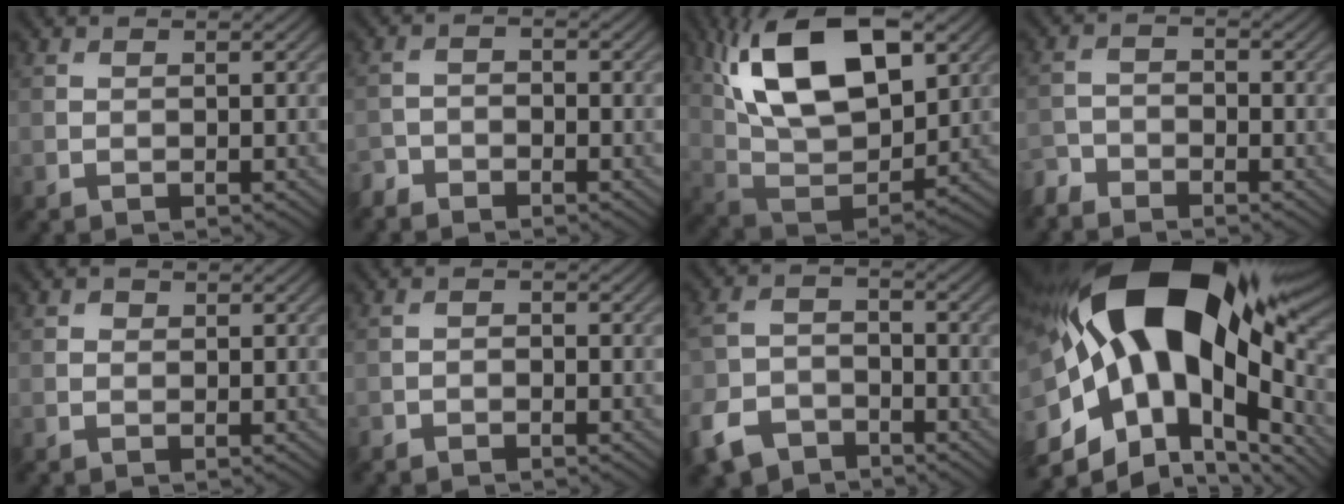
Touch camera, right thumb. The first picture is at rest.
{"total": 2.2, "force": [-2.1, 0.7, 0.4], "torque": [-0.006, -0.003, -0.051]}
{"total": 17.0, "force": [6.8, 8.7, 12.9], "torque": [-0.261, 0.017, 0.121]}
{"total": 2.9, "force": [-2.8, 0.8, 0.5], "torque": [-0.011, -0.006, -0.068]}
{"total": 0.6, "force": [0.2, 0.5, 0.2], "torque": [0.001, -0.005, 0.000]}
{"total": 1.0, "force": [-0.9, 0.4, 0.3], "torque": [-0.006, -0.001, -0.020]}
{"total": 7.3, "force": [-5.1, 4.2, 3.0], "torque": [-0.079, -0.014, -0.112]}
{"total": 22.9, "force": [1.5, 12.9, 18.8], "torque": [-0.390, -0.029, 0.028]}